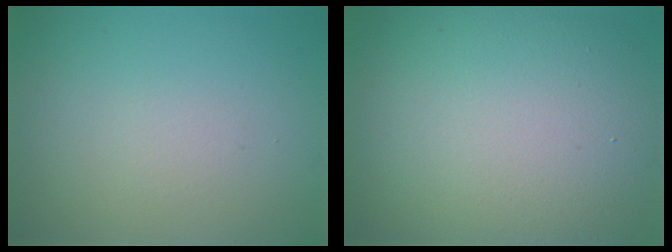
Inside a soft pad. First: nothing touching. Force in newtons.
{"total": 14.3, "press": 14.3, "slide": 0.9}